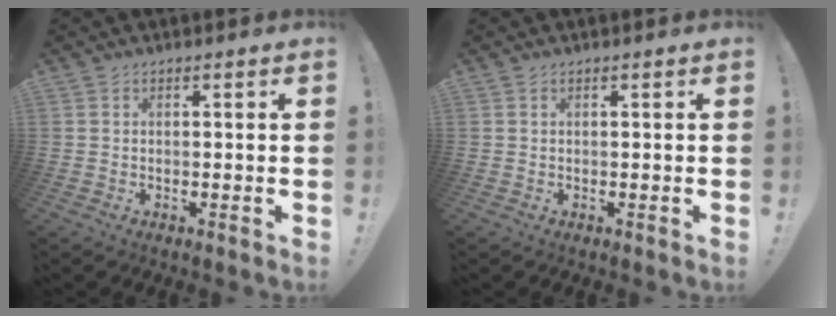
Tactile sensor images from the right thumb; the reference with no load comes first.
{"total": 0.0}